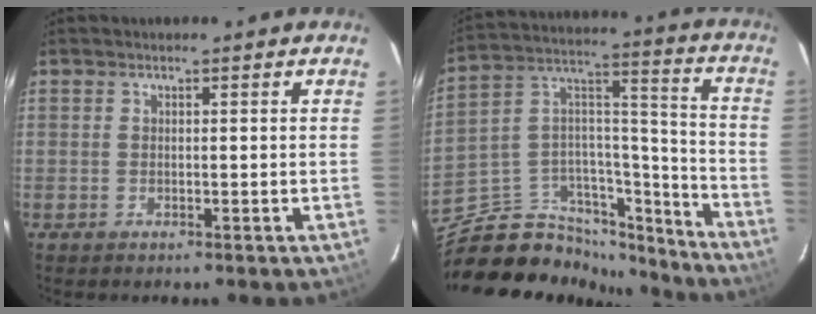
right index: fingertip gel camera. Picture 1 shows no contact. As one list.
[{"total": 21.5, "force": [-17.2, 10.1, 8.1], "torque": [-0.158, 0.071, -0.260]}]